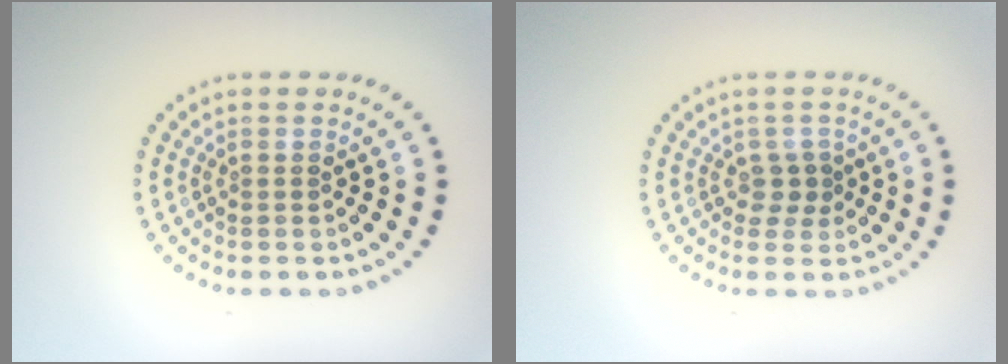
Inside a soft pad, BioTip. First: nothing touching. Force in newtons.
{"total": 1.4, "press": 1.2, "slide": 0.9}